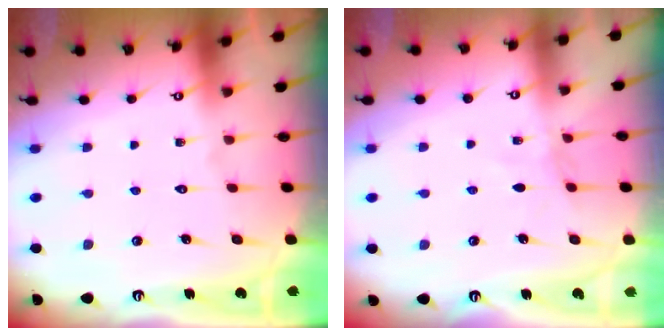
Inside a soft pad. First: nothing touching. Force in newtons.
{"total": 3.8, "press": 3.8, "slide": 0.5}